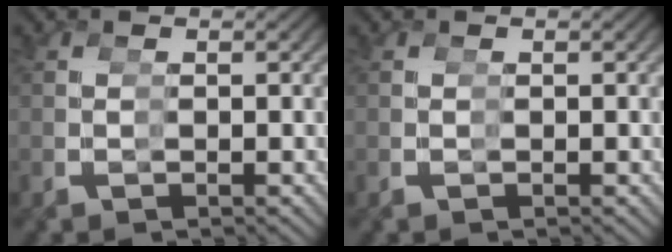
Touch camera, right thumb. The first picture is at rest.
{"total": 0.0}